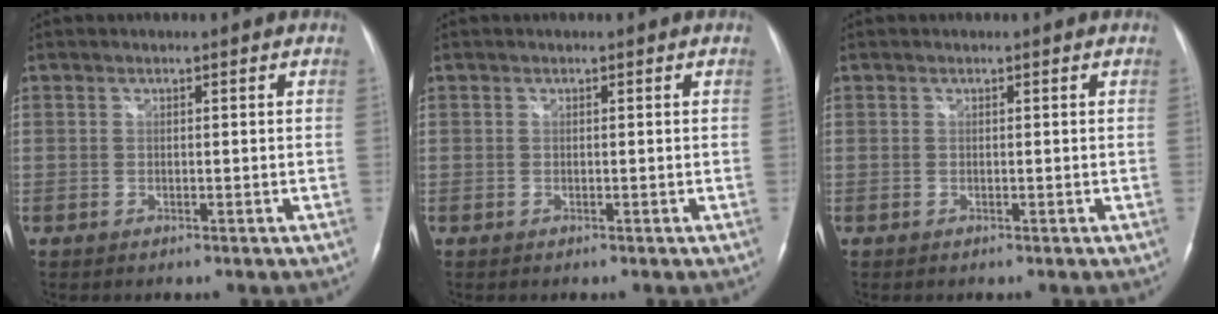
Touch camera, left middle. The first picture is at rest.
{"total": 0.0}
{"total": 0.0}